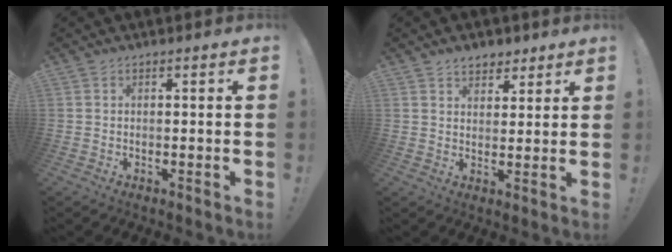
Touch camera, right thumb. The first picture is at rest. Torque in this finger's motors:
{"motor_torque": [0.00, 0.01, 0.03, -0.02, 0.00]}